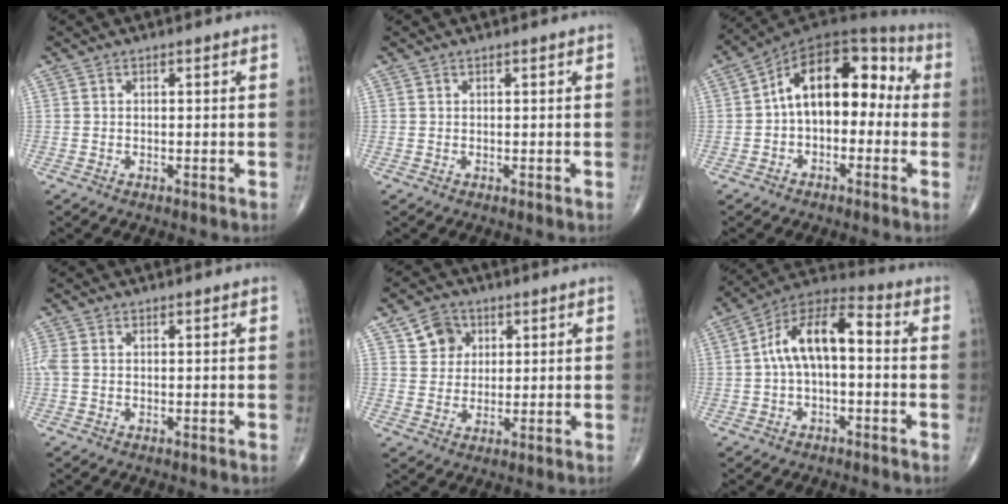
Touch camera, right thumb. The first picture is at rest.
{"total": 0.0}
{"total": 15.7, "force": [0.1, 9.7, 12.3], "torque": [-0.151, 0.055, -0.015]}
{"total": 2.2, "force": [0.2, 1.3, 1.7], "torque": [-0.062, 0.011, 0.007]}
{"total": 6.2, "force": [2.7, 5.3, 2.0], "torque": [-0.004, -0.009, 0.045]}
{"total": 12.3, "force": [0.3, 6.2, 10.6], "torque": [-0.183, 0.048, -0.008]}